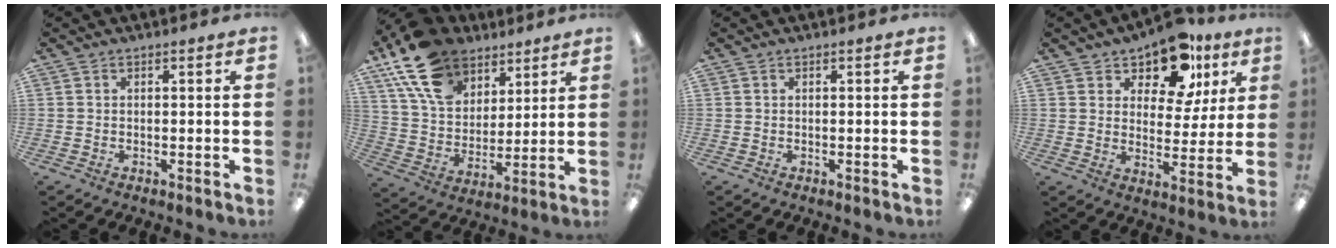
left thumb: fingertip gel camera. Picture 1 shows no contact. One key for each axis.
{"total": 18.7, "fx": 12.2, "fy": 11.5, "fz": 8.3, "tx": -0.174, "ty": -0.051, "tz": 0.231}
{"total": 0.0}
{"total": 12.9, "fx": 9.6, "fy": 6.5, "fz": 5.8, "tx": -0.100, "ty": -0.052, "tz": 0.172}